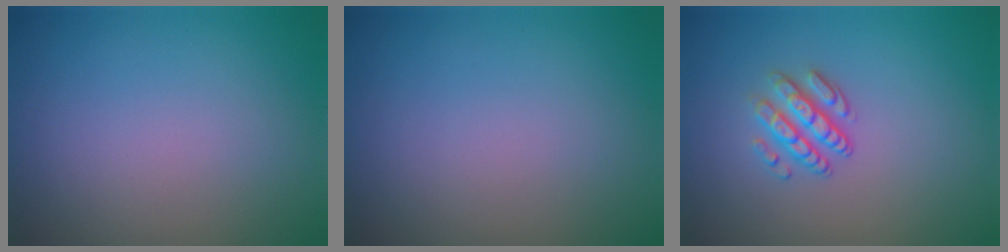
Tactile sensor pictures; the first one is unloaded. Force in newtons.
{"total": 0.0}
{"total": 2.9, "press": 2.3, "slide": 1.6}